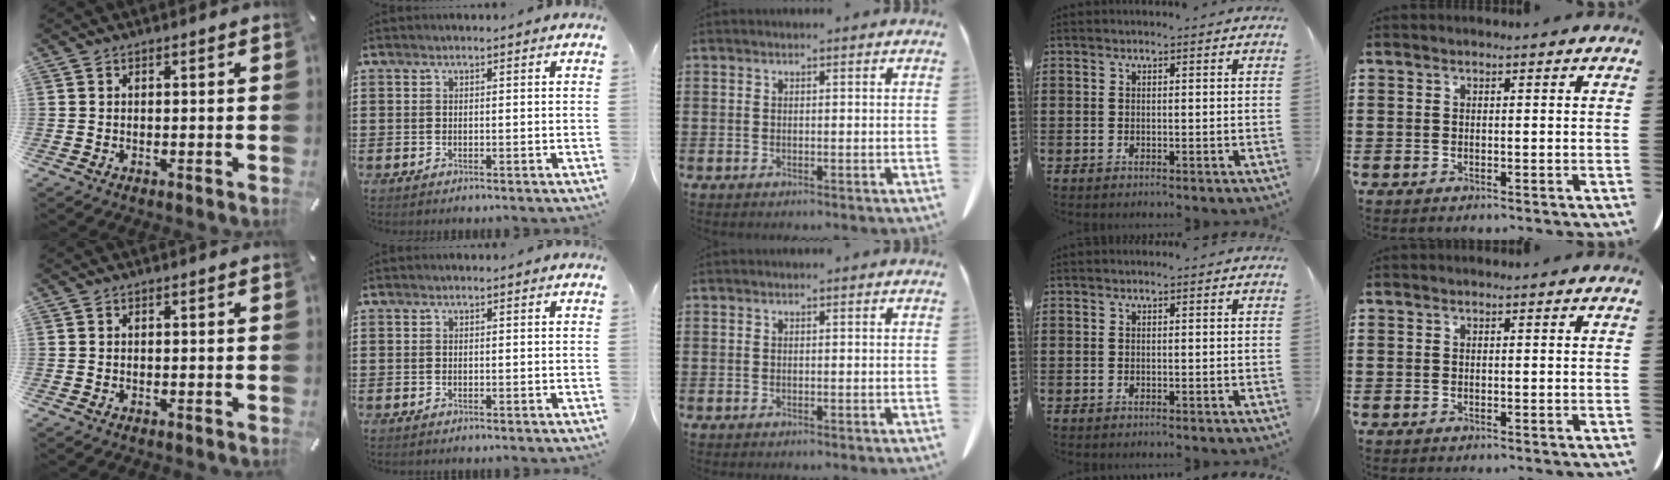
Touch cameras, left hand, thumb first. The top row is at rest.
{}